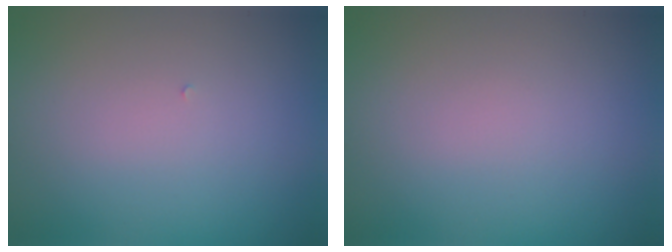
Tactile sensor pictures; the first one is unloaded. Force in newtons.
{"total": 0.0}